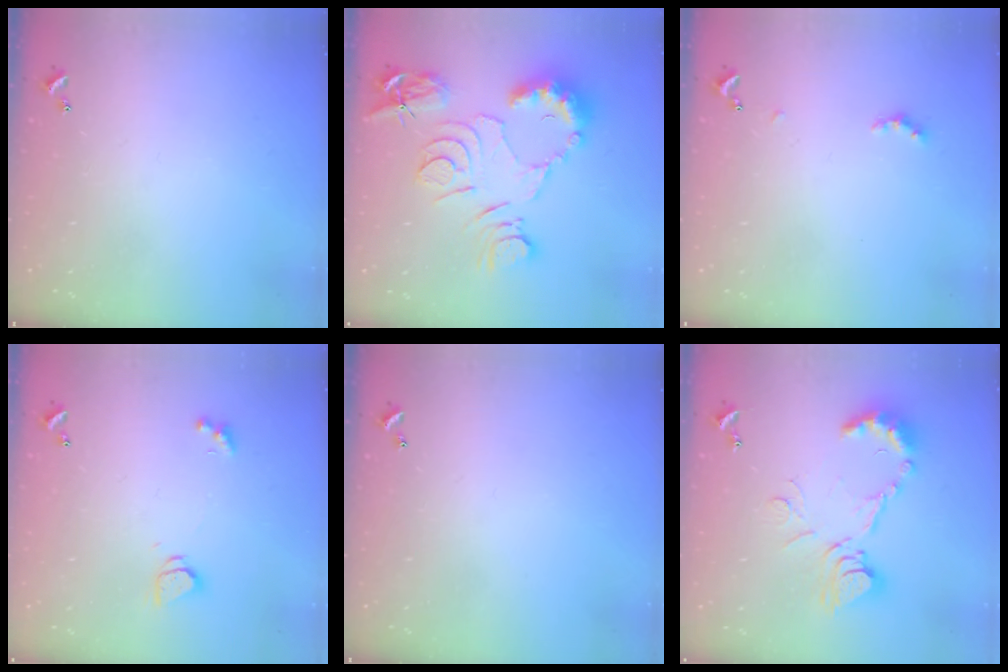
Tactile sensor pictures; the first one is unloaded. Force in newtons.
{"total": 15.6, "press": 15.6, "slide": 1.3}
{"total": 2.6, "press": 2.6, "slide": 0.6}
{"total": 1.8, "press": 1.8, "slide": 0.4}
{"total": 0.0}
{"total": 14.2, "press": 14.2, "slide": 1.6}